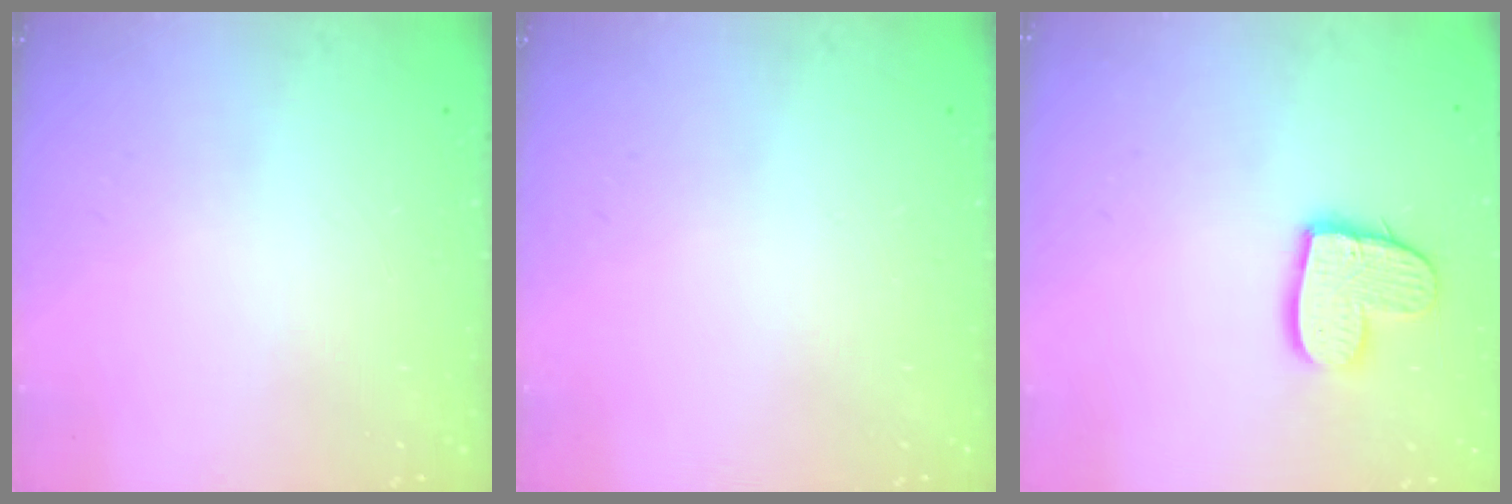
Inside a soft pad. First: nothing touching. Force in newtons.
{"total": 0.0}
{"total": 12.6, "press": 12.5, "slide": 1.0}